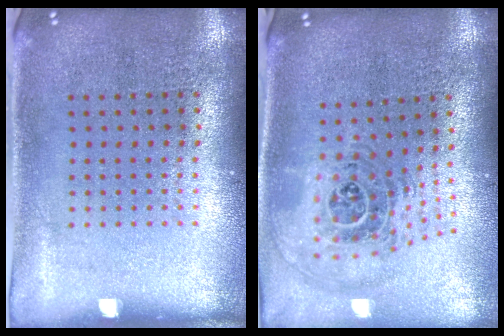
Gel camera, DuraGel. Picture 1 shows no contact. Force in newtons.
{"total": 1.7, "press": 1.4, "slide": 0.9}